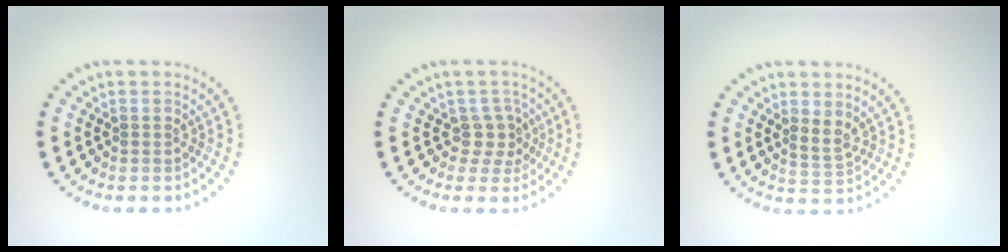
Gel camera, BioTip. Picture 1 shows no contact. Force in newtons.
{"total": 2.1, "press": 1.6, "slide": 1.3}
{"total": 1.7, "press": 1.3, "slide": 1.1}